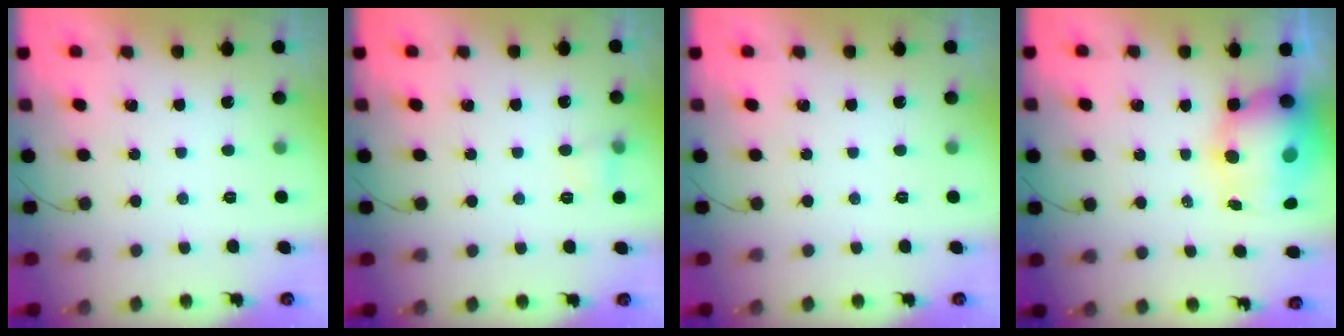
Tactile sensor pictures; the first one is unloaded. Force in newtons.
{"total": 4.5, "press": 4.3, "slide": 1.3}
{"total": 0.0}
{"total": 10.5, "press": 10.3, "slide": 2.5}